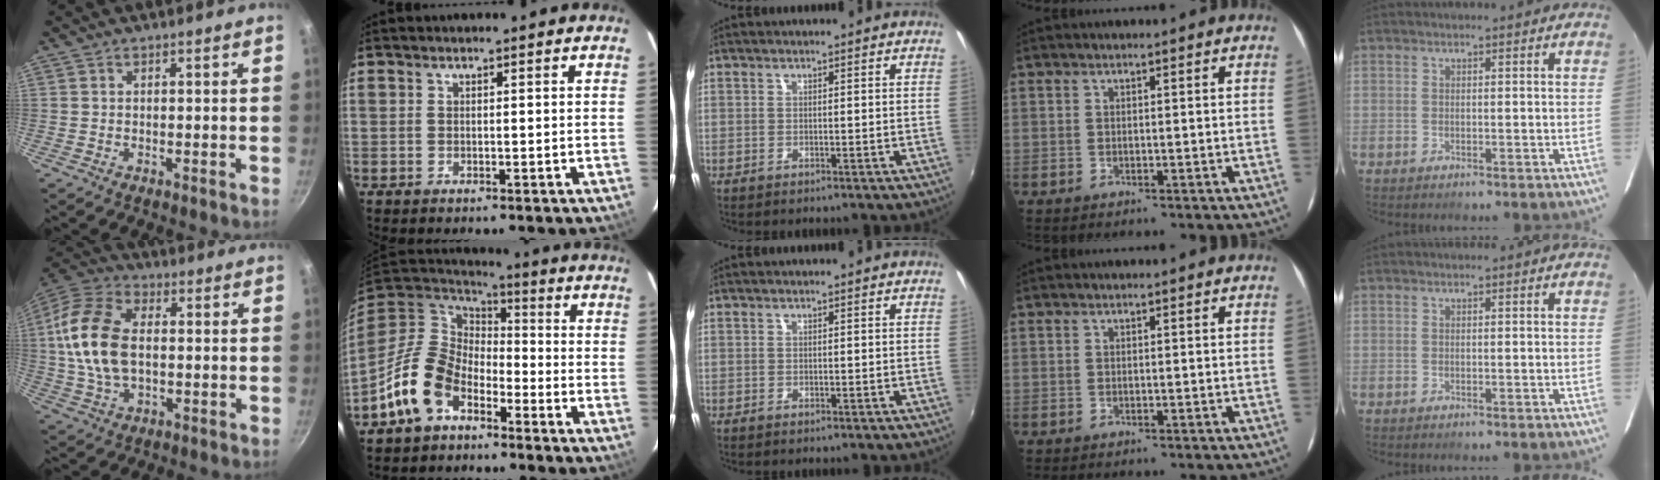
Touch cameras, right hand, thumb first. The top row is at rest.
{"thumb": {"total": 16.1, "force": [0.6, 9.8, 12.7], "torque": [-0.242, 0.022, -0.002]}, "index": {"total": 13.4, "force": [-7.3, 8.5, 7.3], "torque": [-0.163, 0.012, -0.139]}}